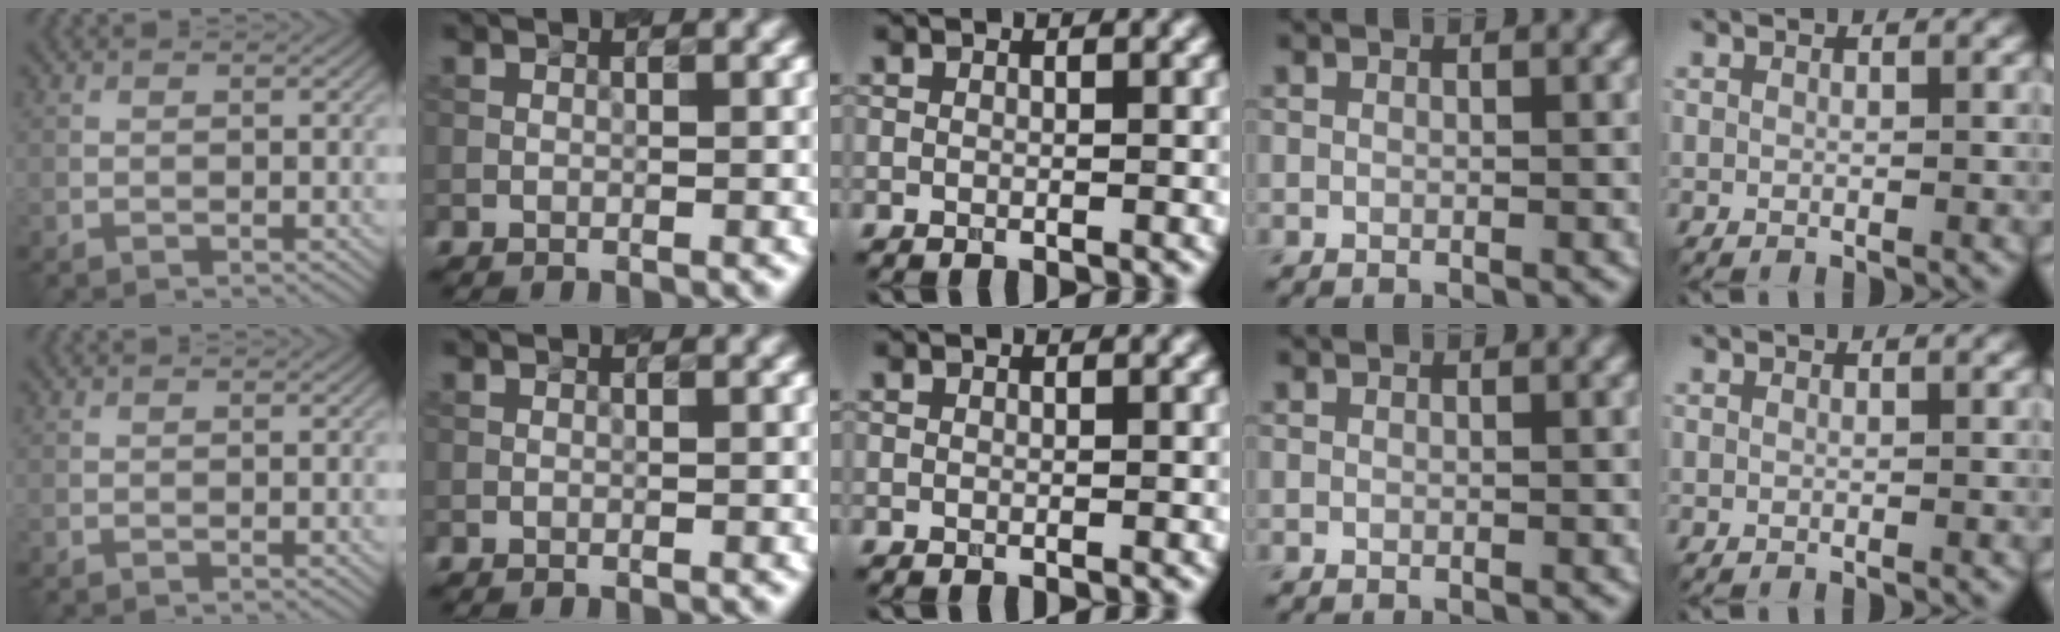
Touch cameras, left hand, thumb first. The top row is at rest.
{}